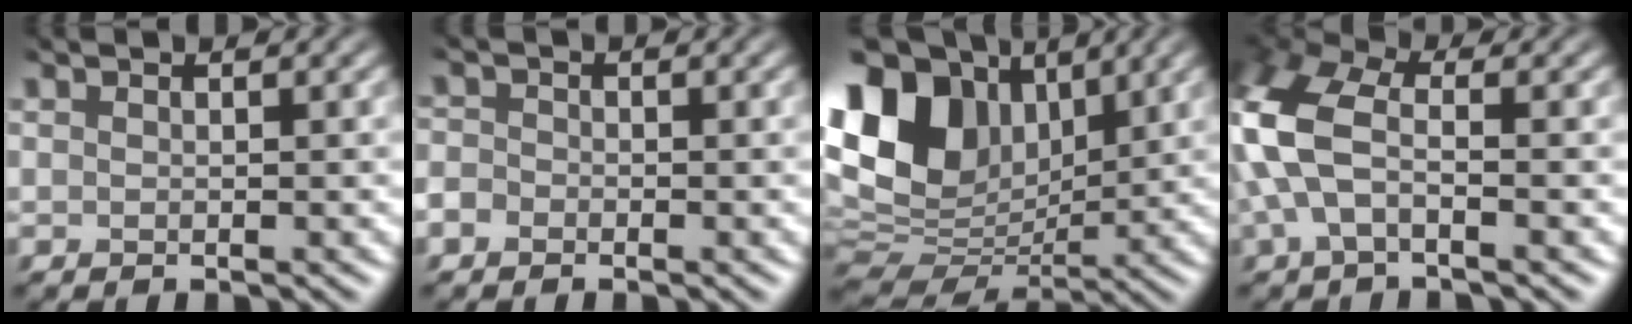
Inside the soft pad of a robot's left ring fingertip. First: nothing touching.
{"total": 1.8, "force": [-1.6, 0.7, -0.6], "torque": [-0.003, -0.005, -0.022]}
{"total": 11.8, "force": [3.5, 8.5, 7.4], "torque": [-0.176, 0.015, 0.076]}
{"total": 6.2, "force": [-1.0, 3.7, 4.8], "torque": [-0.152, 0.003, -0.020]}